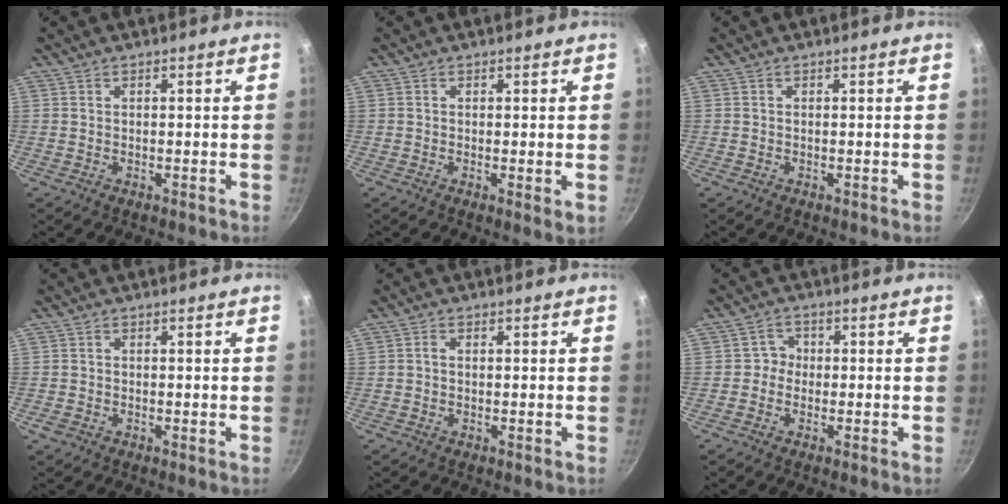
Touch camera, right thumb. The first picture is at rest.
{"total": 1.7, "force": [0.1, 0.3, 1.6], "torque": [-0.025, -0.009, -0.002]}
{"total": 0.0}
{"total": 1.2, "force": [-0.5, 0.8, 0.7], "torque": [-0.014, 0.002, -0.011]}
{"total": 1.1, "force": [0.0, 0.7, 0.8], "torque": [-0.015, 0.004, -0.001]}
{"total": 2.6, "force": [-0.6, 2.4, 0.7], "torque": [0.011, 0.010, -0.018]}